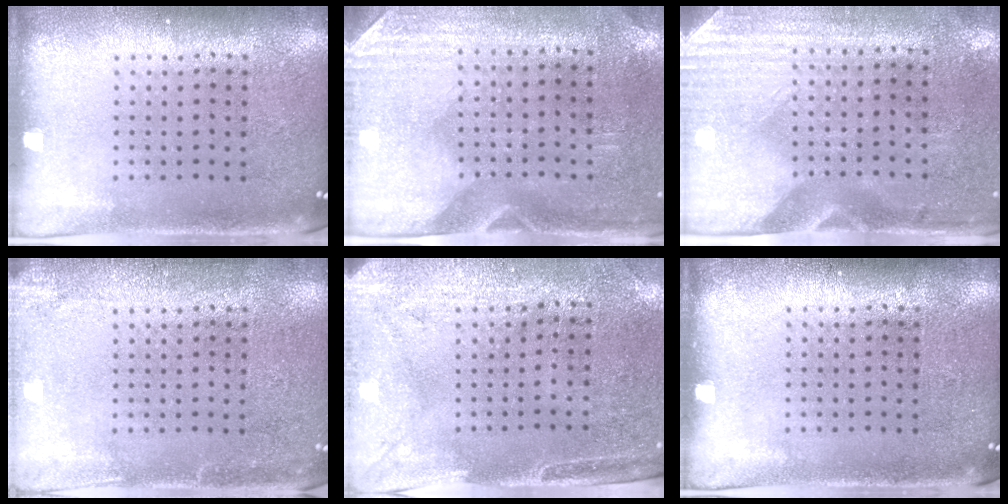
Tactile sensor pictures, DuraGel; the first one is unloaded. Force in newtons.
{"total": 2.9, "press": 2.5, "slide": 1.5}
{"total": 3.0, "press": 2.6, "slide": 1.6}
{"total": 2.1, "press": 2.1, "slide": 0.2}
{"total": 3.0, "press": 2.3, "slide": 1.8}
{"total": 0.0}